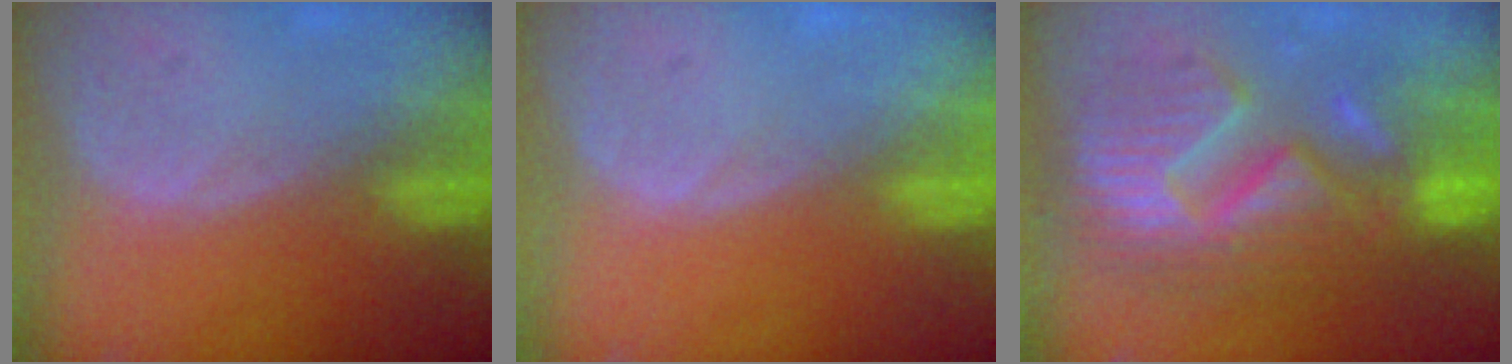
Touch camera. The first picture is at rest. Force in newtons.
{"total": 0.0}
{"total": 13.1, "press": 13.0, "slide": 1.4}